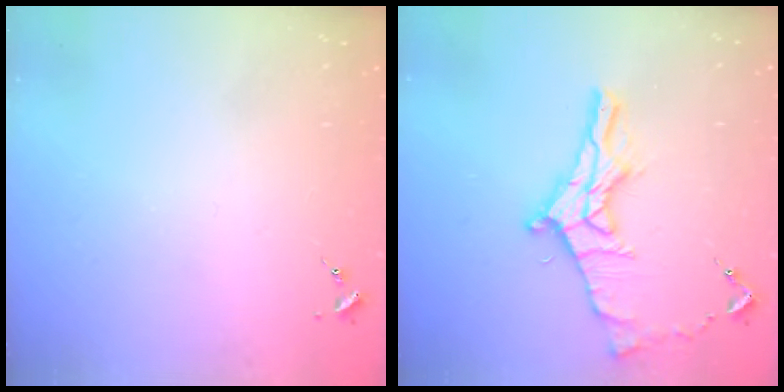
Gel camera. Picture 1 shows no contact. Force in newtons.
{"total": 13.4, "press": 13.4, "slide": 0.6}